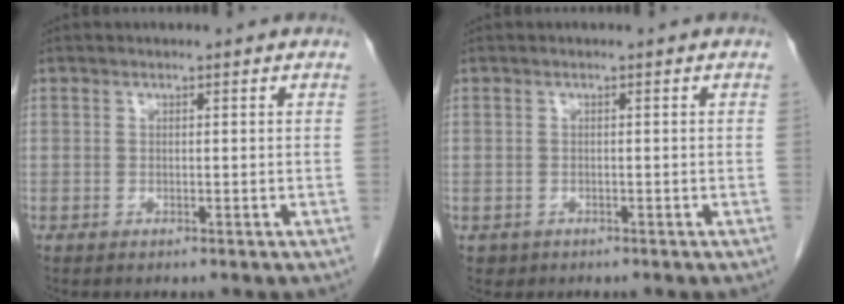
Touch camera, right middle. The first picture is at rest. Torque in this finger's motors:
{"motor_torque": [-0.12, 0.05, -0.05, -0.01]}